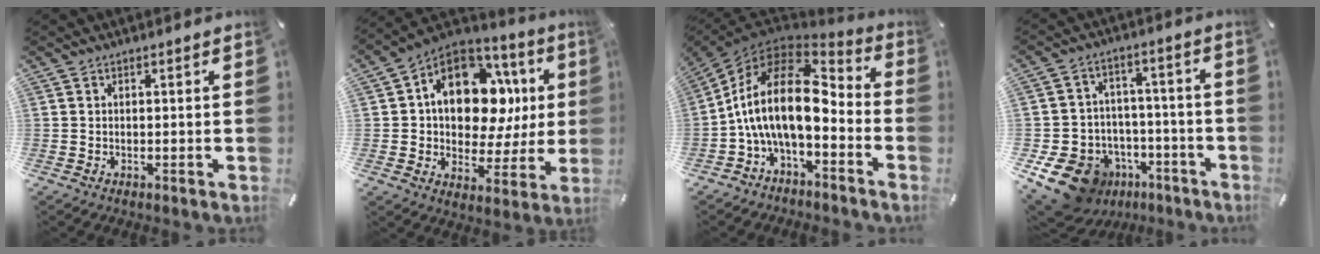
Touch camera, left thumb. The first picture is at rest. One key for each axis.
{"total": 17.0, "fx": 4.7, "fy": 12.0, "fz": 11.2, "tx": -0.170, "ty": -0.030, "tz": 0.085}
{"total": 19.1, "fx": -0.5, "fy": 10.5, "fz": 16.0, "tx": -0.348, "ty": -0.002, "tz": -0.011}
{"total": 14.4, "fx": -8.0, "fy": 10.6, "fz": 5.7, "tx": -0.110, "ty": 0.051, "tz": -0.125}